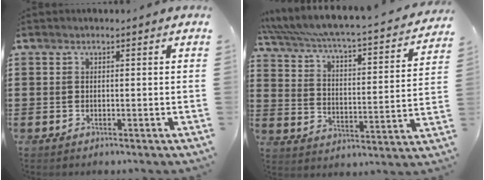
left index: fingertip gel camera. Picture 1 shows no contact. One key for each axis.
{"total": 3.6, "fx": 3.1, "fy": 0.1, "fz": 1.7, "tx": -0.054, "ty": -0.040, "tz": 0.042}